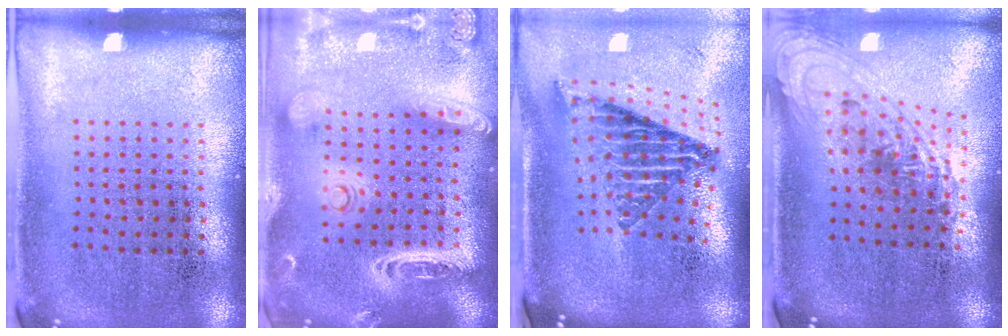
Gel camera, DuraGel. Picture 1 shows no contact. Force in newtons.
{"total": 3.0, "press": 2.5, "slide": 1.6}
{"total": 2.6, "press": 1.7, "slide": 1.9}
{"total": 1.7, "press": 1.3, "slide": 1.0}